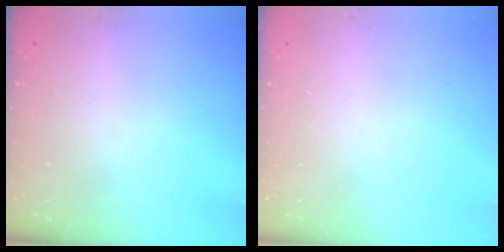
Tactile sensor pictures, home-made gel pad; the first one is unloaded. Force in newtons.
{"total": 0.0}